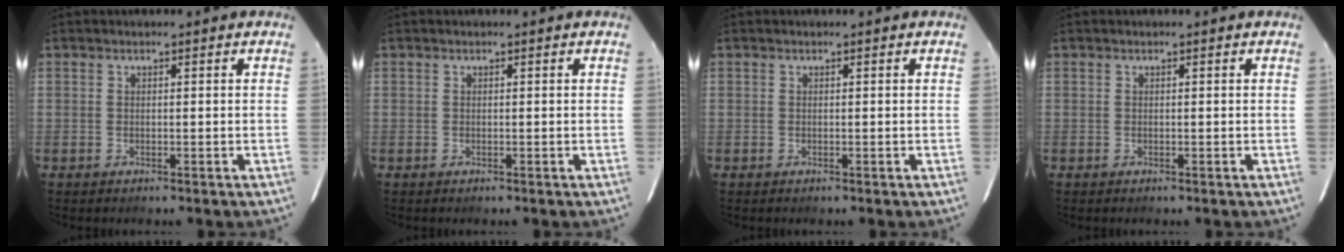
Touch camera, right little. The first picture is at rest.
{"total": 0.0}
{"total": 0.0}
{"total": 0.0}